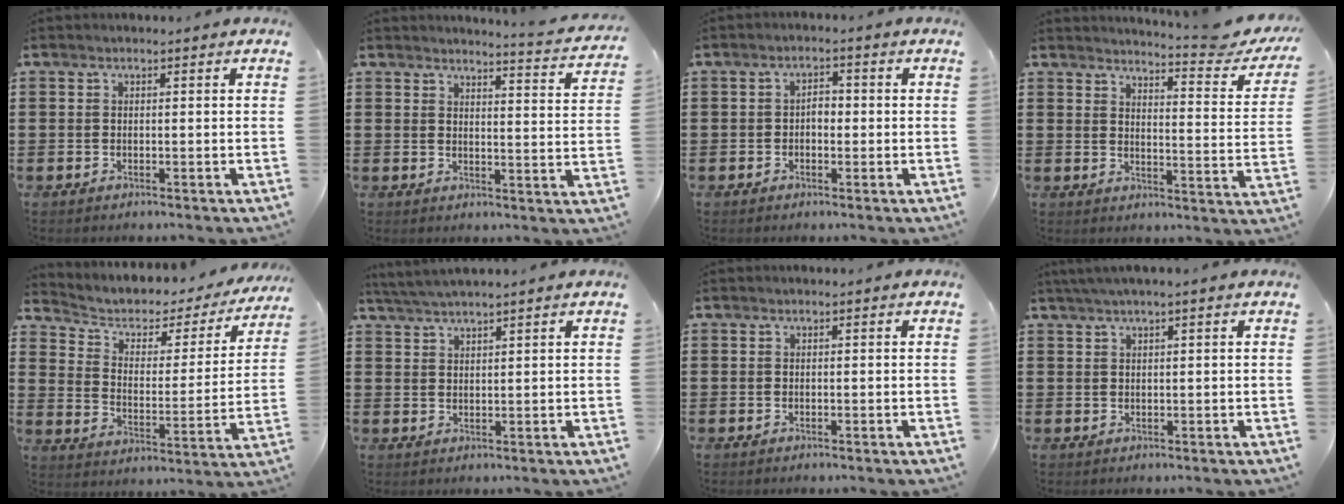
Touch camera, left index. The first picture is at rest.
{"total": 3.3, "force": [3.1, -0.8, 0.7], "torque": [-0.021, -0.032, 0.051]}
{"total": 2.1, "force": [-0.3, 1.0, 1.9], "torque": [-0.037, 0.002, -0.006]}
{"total": 5.2, "force": [4.6, -0.5, 2.4], "torque": [-0.045, -0.042, 0.070]}
{"total": 3.6, "force": [2.4, 2.3, 1.6], "torque": [-0.049, -0.017, 0.033]}
{"total": 2.5, "force": [2.4, -0.5, 0.6], "torque": [-0.018, -0.006, 0.047]}
{"total": 0.0}
{"total": 1.7, "force": [1.3, -0.2, 1.1], "torque": [-0.022, -0.001, 0.025]}